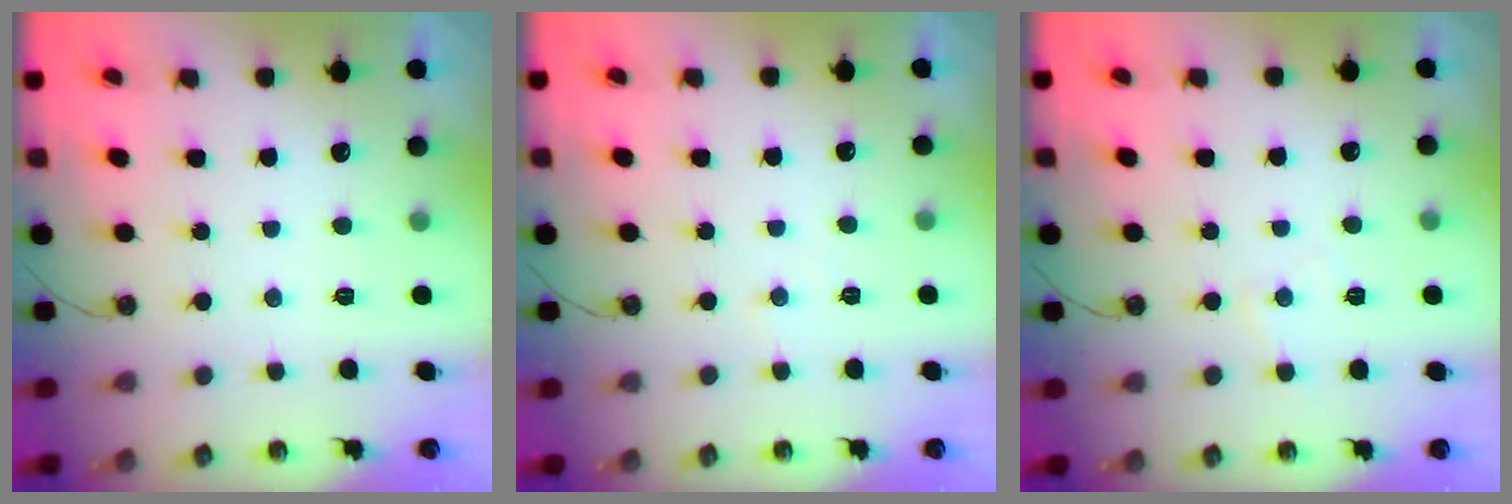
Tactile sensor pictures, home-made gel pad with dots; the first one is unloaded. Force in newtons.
{"total": 3.7, "press": 3.7, "slide": 0.6}
{"total": 4.0, "press": 3.9, "slide": 0.6}